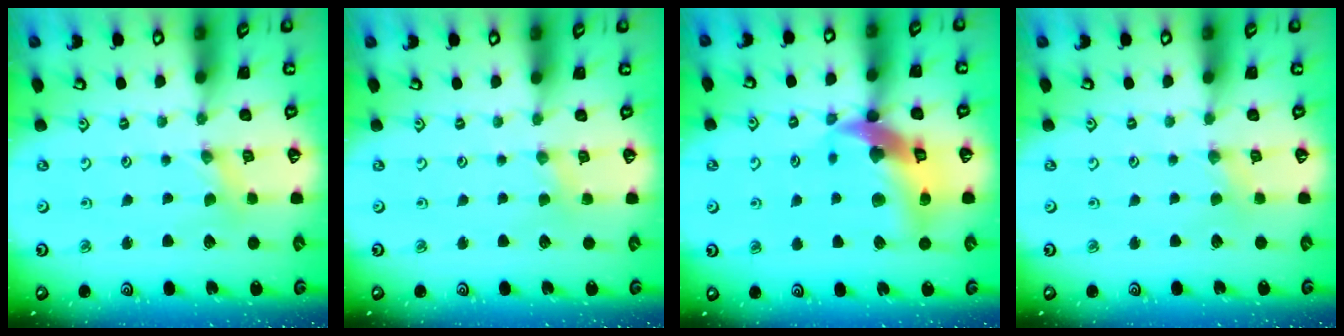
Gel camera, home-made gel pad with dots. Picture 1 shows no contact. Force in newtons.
{"total": 1.8, "press": 1.8, "slide": 0.3}
{"total": 15.9, "press": 15.8, "slide": 2.1}
{"total": 2.0, "press": 2.0, "slide": 0.4}